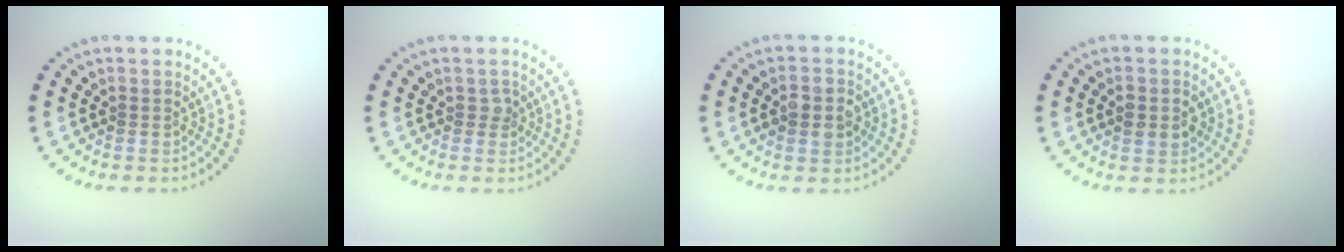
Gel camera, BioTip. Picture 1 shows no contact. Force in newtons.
{"total": 0.8, "press": 0.5, "slide": 0.5}
{"total": 2.7, "press": 2.7, "slide": 0.2}
{"total": 2.6, "press": 2.6, "slide": 0.1}